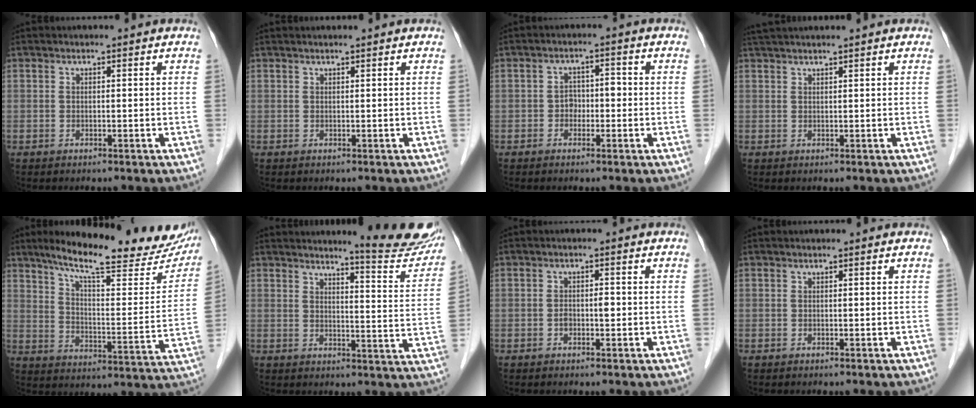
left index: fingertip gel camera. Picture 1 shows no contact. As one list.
[{"total": 1.6, "force": [1.4, -0.2, 0.7], "torque": [-0.007, 0.019, 0.027]}, {"total": 2.6, "force": [-0.8, 1.9, 1.6], "torque": [-0.022, 0.015, -0.014]}, {"total": 5.2, "force": [4.5, -0.5, 2.6], "torque": [-0.038, 0.036, 0.080]}, {"total": 25.2, "force": [20.5, 4.4, 14.1], "torque": [-0.202, -0.021, 0.272]}, {"total": 11.6, "force": [10.8, 0.4, 4.1], "torque": [-0.040, -0.050, 0.120]}, {"total": 1.7, "force": [-0.4, 0.8, 1.5], "torque": [-0.025, 0.006, -0.006]}, {"total": 0.0}]